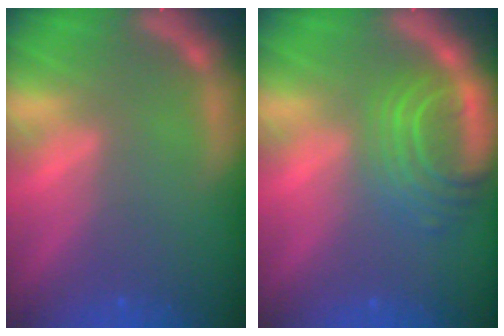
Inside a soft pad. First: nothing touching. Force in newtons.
{"total": 6.6}